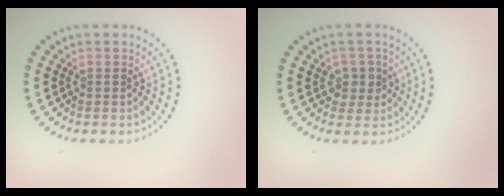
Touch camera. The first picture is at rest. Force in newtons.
{"total": 1.8, "press": 1.7, "slide": 0.5}